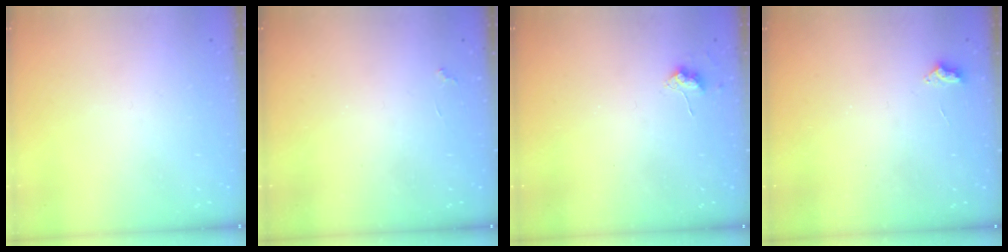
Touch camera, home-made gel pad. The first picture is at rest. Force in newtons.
{"total": 2.0, "press": 1.9, "slide": 0.4}
{"total": 7.3, "press": 7.2, "slide": 0.7}
{"total": 2.5, "press": 2.5, "slide": 0.4}